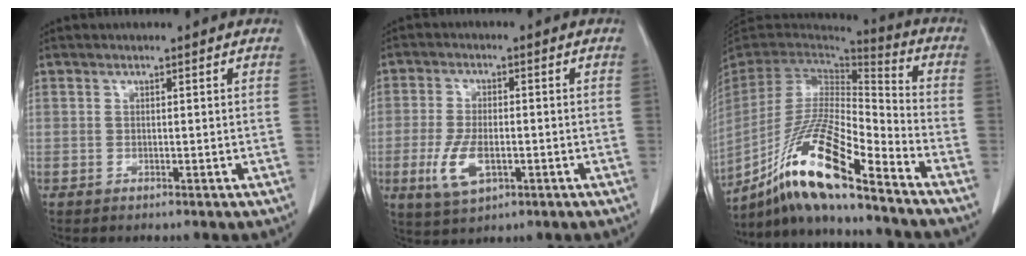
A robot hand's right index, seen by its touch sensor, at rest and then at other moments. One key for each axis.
{"total": 6.9, "fx": -2.2, "fy": 3.1, "fz": 5.7, "tx": -0.123, "ty": -0.007, "tz": -0.035}
{"total": 18.2, "fx": -12.4, "fy": 1.7, "fz": 13.2, "tx": -0.271, "ty": -0.022, "tz": -0.233}